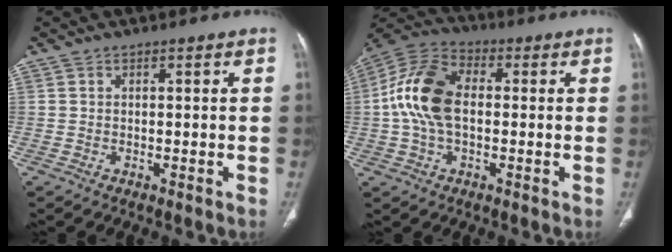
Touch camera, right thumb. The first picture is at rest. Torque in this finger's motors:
{"motor_torque": [-0.16, 0.51, 0.70, -0.66, 0.16]}